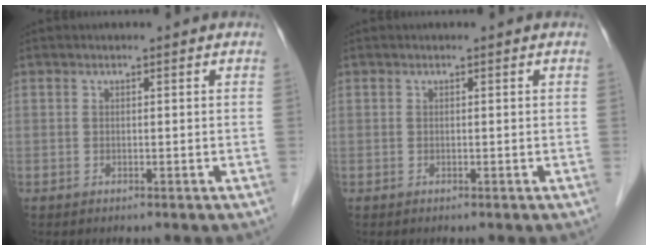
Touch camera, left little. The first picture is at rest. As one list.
[{"total": 0.0}]